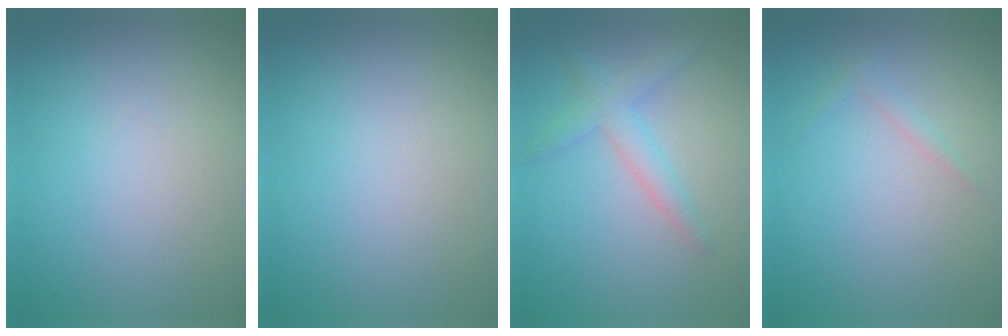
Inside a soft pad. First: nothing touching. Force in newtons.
{"total": 0.0}
{"total": 2.5, "press": 2.5, "slide": 0.1}
{"total": 0.9, "press": 0.9, "slide": 0.0}